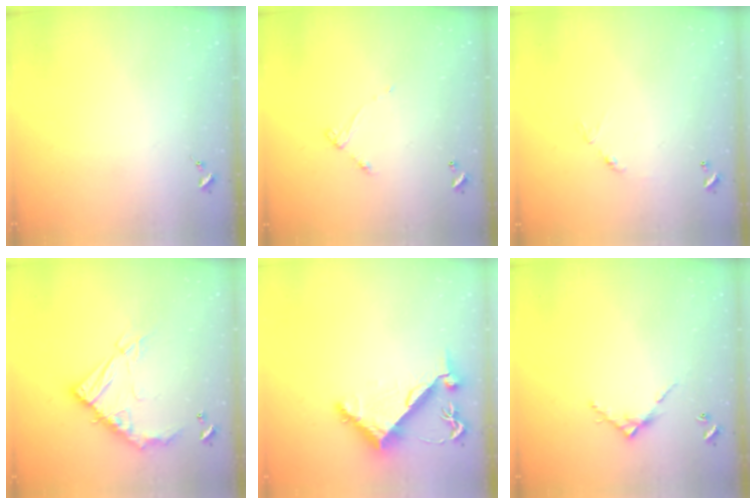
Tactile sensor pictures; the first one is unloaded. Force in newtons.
{"total": 4.2, "press": 4.2, "slide": 0.2}
{"total": 5.5, "press": 5.5, "slide": 0.4}
{"total": 17.2, "press": 17.1, "slide": 1.7}
{"total": 7.9, "press": 7.8, "slide": 1.0}
{"total": 6.3, "press": 6.3, "slide": 0.5}